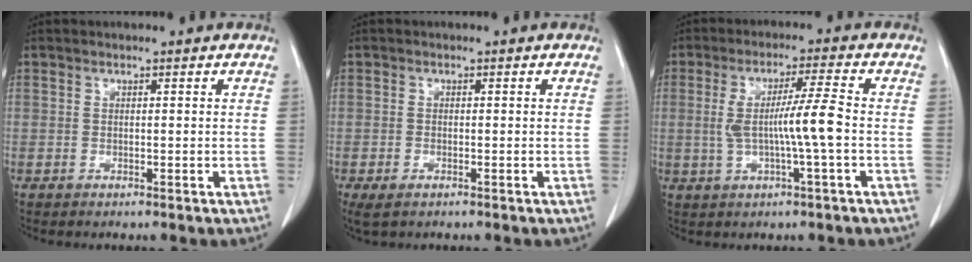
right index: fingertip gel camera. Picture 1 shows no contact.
{"total": 2.6, "force": [-1.5, 1.2, 1.8], "torque": [-0.039, -0.007, -0.019]}
{"total": 7.5, "force": [-0.7, -0.5, 7.5], "torque": [-0.141, 0.006, -0.009]}